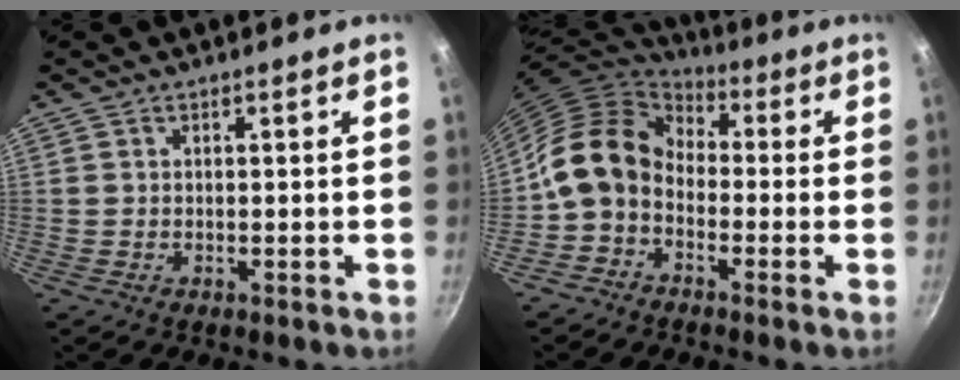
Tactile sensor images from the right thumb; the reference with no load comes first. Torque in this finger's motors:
{"motor_torque": [0.99, 1.83, 0.85, -0.93, 0.29]}